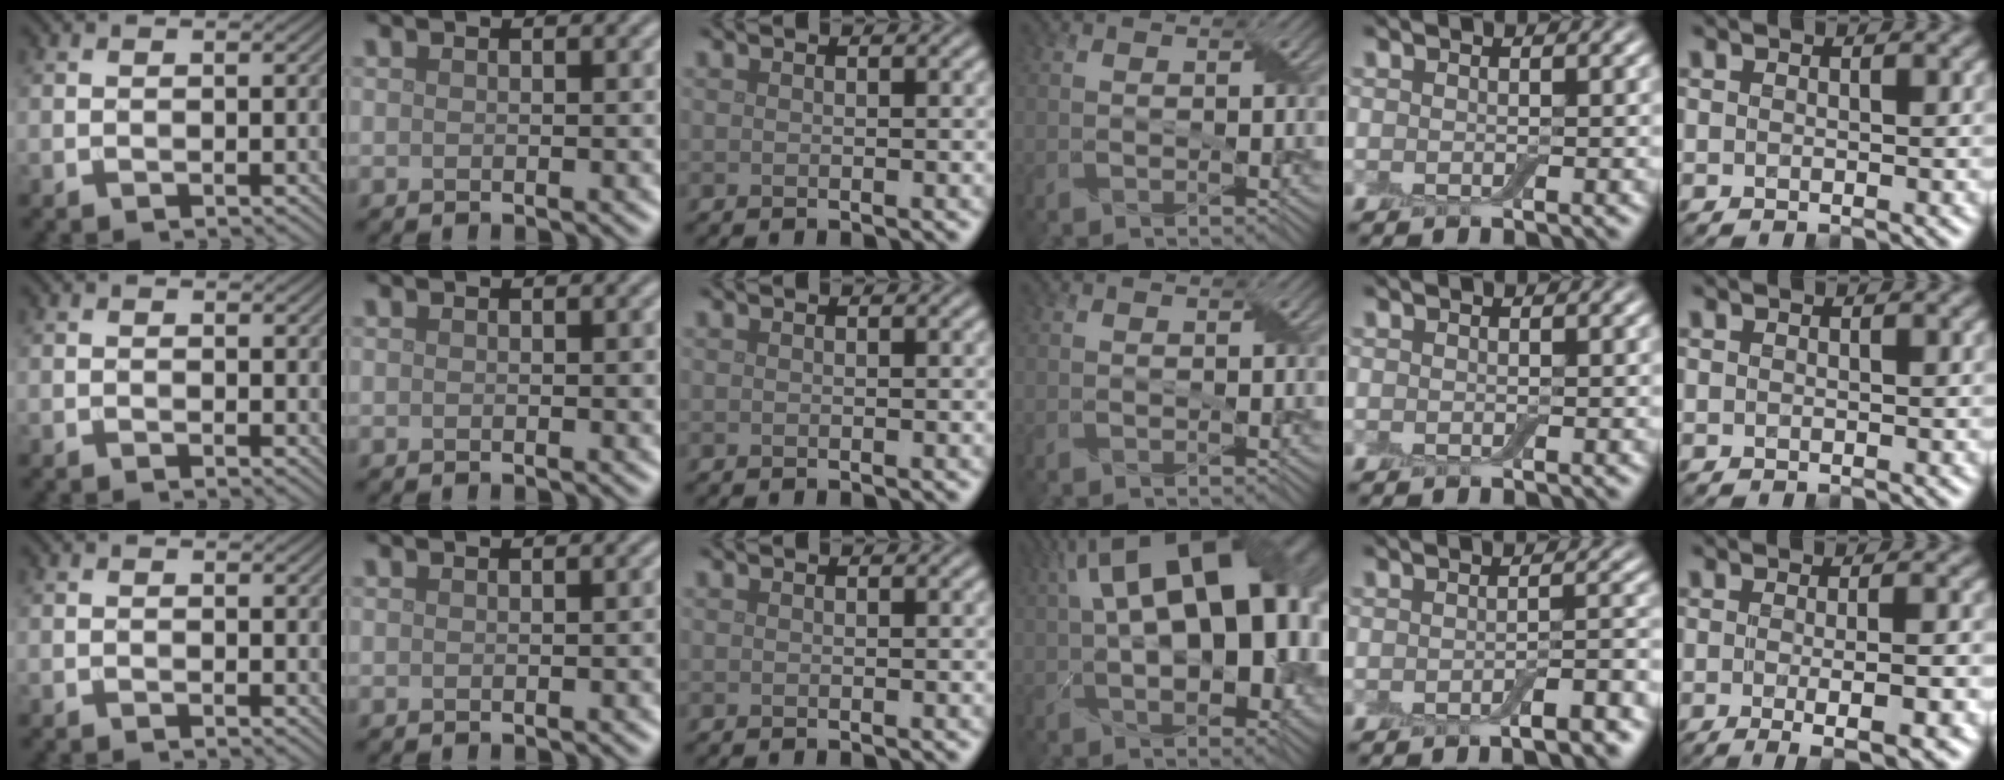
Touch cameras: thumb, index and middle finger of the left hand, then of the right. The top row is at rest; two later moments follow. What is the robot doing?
{"motion": "wrap", "object": "adhesive wrap"}